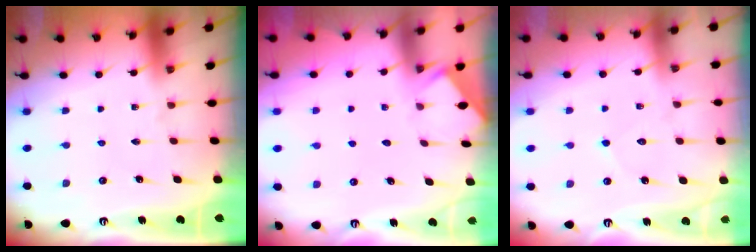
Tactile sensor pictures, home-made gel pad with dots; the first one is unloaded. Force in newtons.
{"total": 1.9, "press": 1.9, "slide": 0.3}
{"total": 5.4, "press": 5.4, "slide": 0.6}